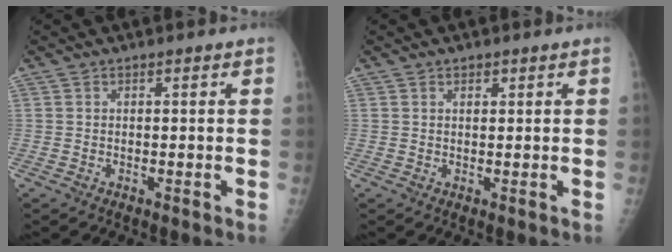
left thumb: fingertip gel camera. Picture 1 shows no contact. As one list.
[{"total": 1.3, "force": [0.8, 0.8, 0.6], "torque": [-0.003, -0.003, 0.011]}]